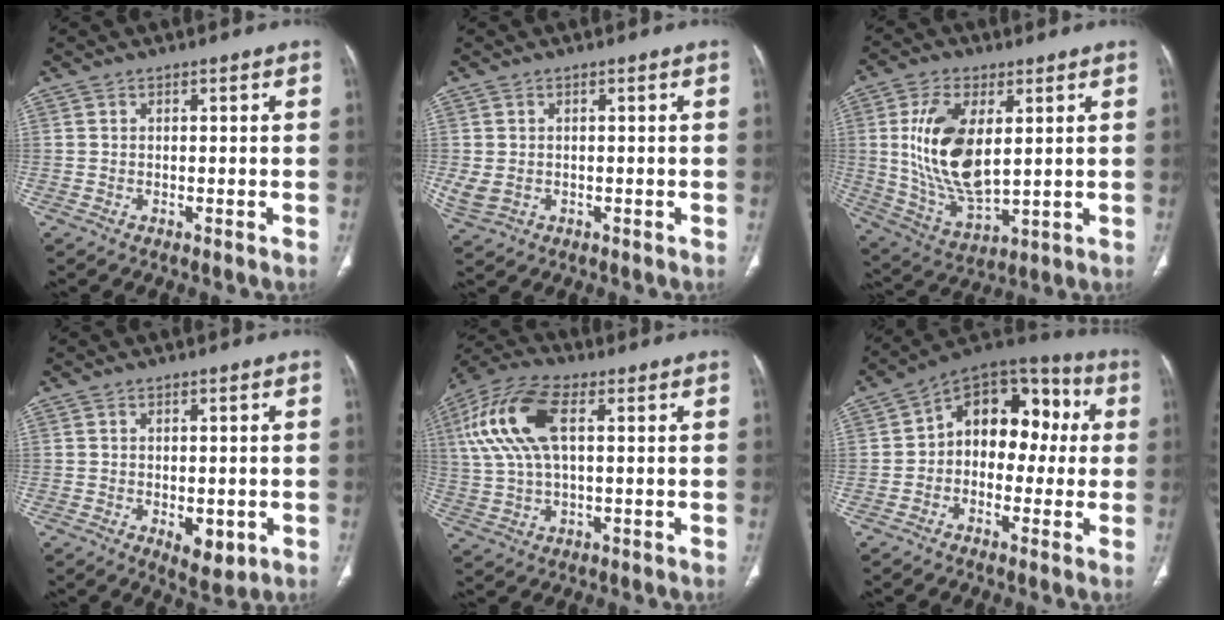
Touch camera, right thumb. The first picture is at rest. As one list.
[{"total": 3.5, "force": [-0.4, 2.8, 2.1], "torque": [-0.057, 0.002, 0.004]}, {"total": 16.2, "force": [3.0, 8.3, 13.6], "torque": [-0.257, -0.020, 0.069]}, {"total": 5.3, "force": [-1.3, 2.8, 4.3], "torque": [-0.049, -0.008, -0.009]}, {"total": 14.9, "force": [3.9, 7.1, 12.5], "torque": [-0.279, 0.021, 0.073]}, {"total": 15.3, "force": [1.1, 10.5, 11.1], "torque": [-0.104, 0.051, -0.001]}]